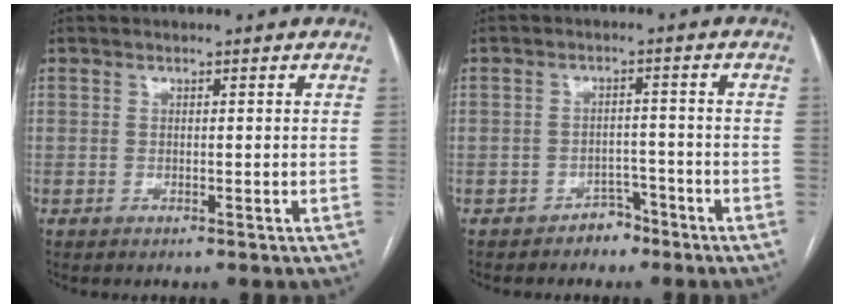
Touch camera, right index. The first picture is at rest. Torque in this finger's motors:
{"motor_torque": [-0.09, 0.09, -0.14, -0.07]}